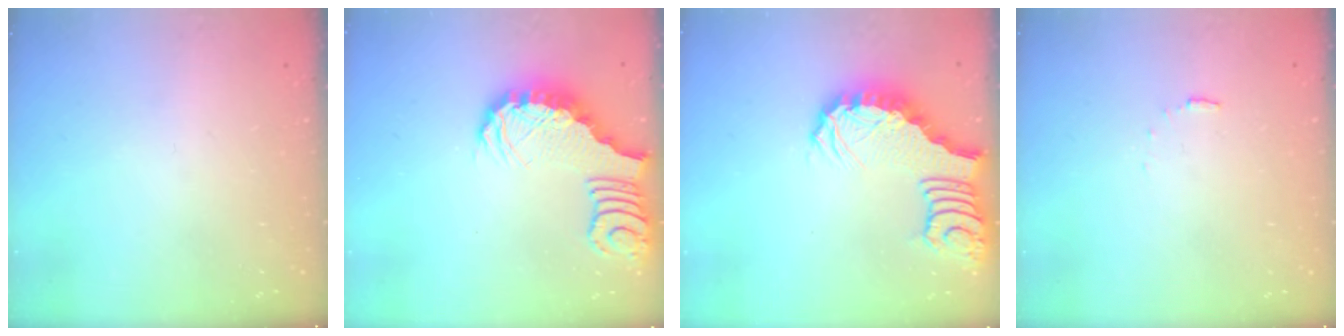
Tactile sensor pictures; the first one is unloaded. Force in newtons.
{"total": 2.6, "press": 2.5, "slide": 0.5}
{"total": 3.3, "press": 3.3, "slide": 0.8}
{"total": 4.5, "press": 4.5, "slide": 0.3}